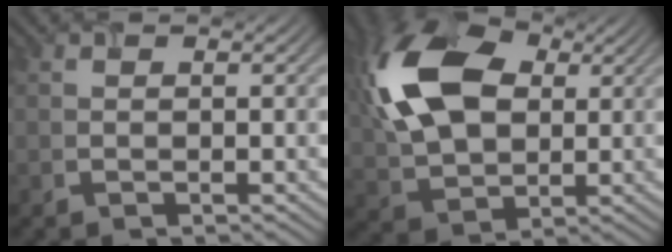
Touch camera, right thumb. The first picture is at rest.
{"total": 15.0, "force": [3.7, 9.7, 10.9], "torque": [-0.258, 0.028, 0.058]}